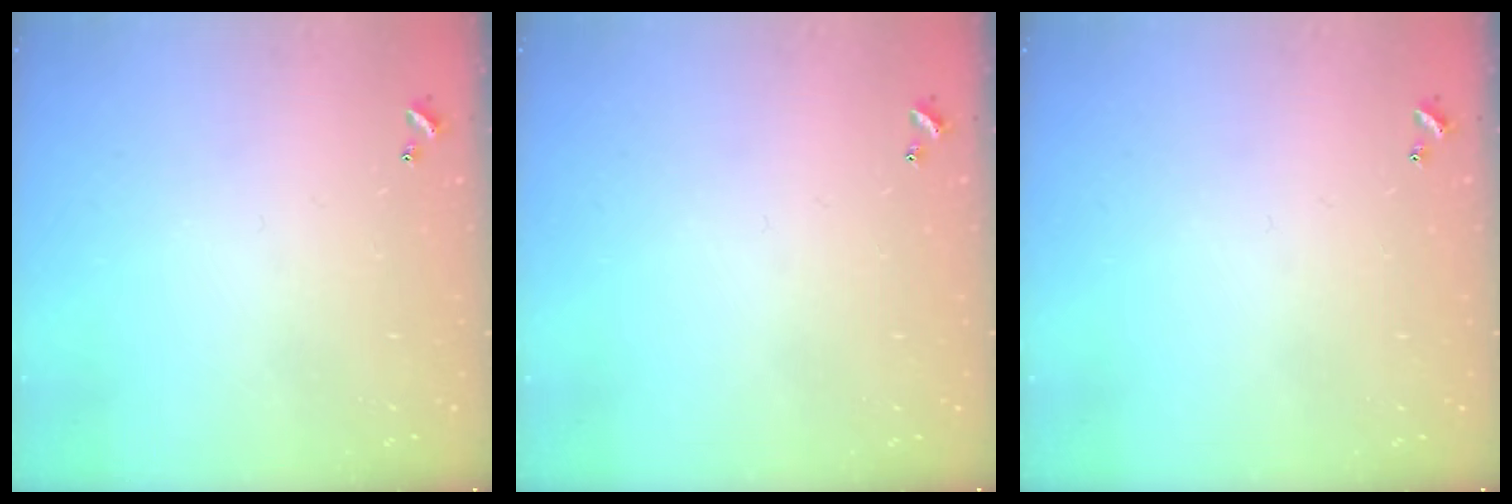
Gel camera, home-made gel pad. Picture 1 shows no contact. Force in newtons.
{"total": 0.0}
{"total": 0.0}